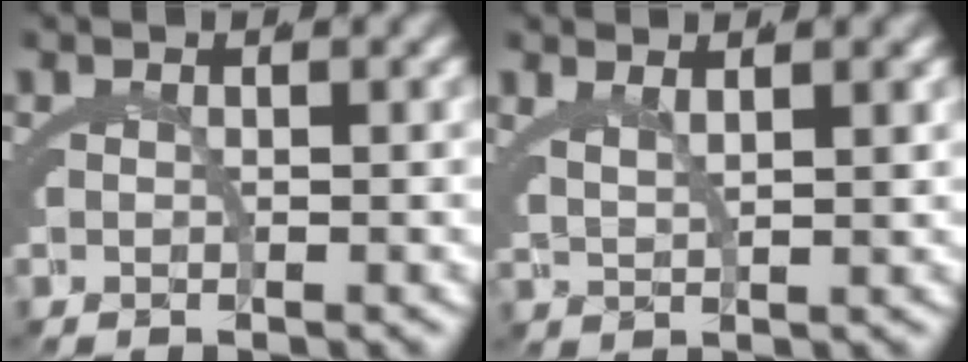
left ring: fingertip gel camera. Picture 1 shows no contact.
{"total": 2.2, "force": [1.8, -0.3, 1.1], "torque": [-0.020, -0.005, 0.043]}